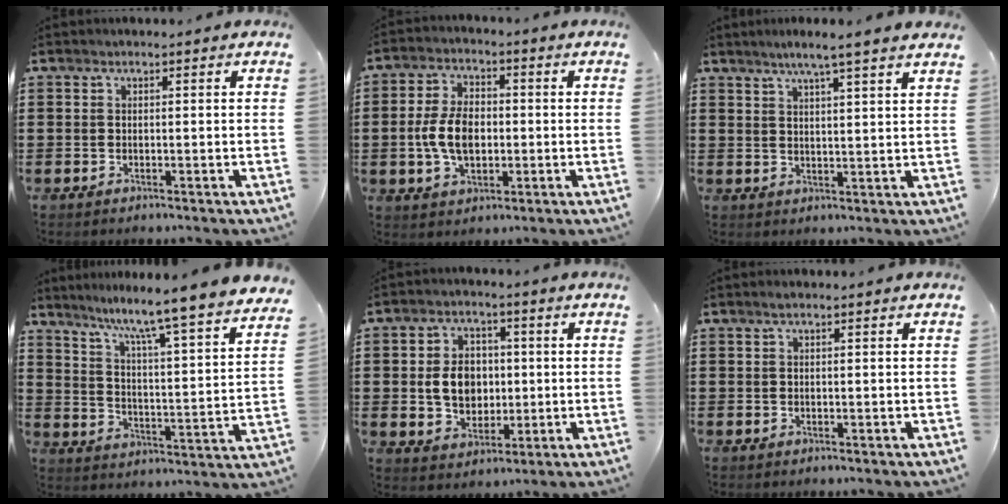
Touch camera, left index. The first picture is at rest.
{"total": 7.5, "force": [-0.7, 4.5, 5.9], "torque": [-0.136, 0.004, -0.018]}
{"total": 4.1, "force": [3.4, -0.8, 2.2], "torque": [-0.053, -0.009, 0.058]}
{"total": 7.1, "force": [6.2, -1.4, 3.1], "torque": [-0.080, -0.065, 0.091]}
{"total": 7.1, "force": [0.2, 5.5, 4.4], "torque": [-0.089, 0.007, -0.003]}
{"total": 0.5, "force": [0.3, 0.0, 0.4], "torque": [-0.008, 0.000, 0.006]}